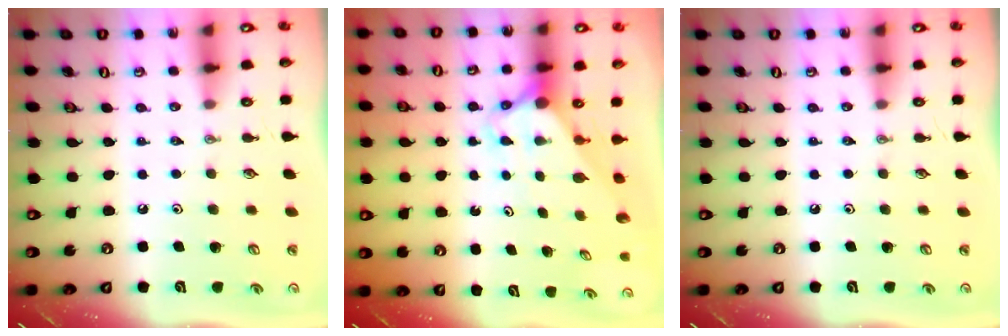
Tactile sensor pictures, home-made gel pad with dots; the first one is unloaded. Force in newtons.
{"total": 2.8, "press": 2.8, "slide": 0.2}
{"total": 0.0}